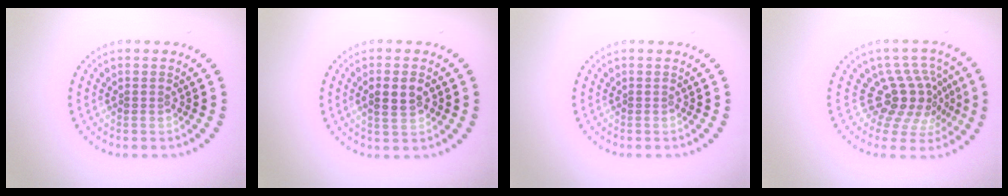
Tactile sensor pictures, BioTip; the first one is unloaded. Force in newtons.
{"total": 2.6, "press": 2.5, "slide": 0.3}
{"total": 0.0}
{"total": 4.3, "press": 3.0, "slide": 3.1}